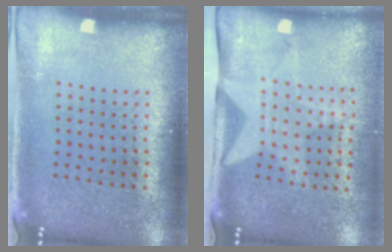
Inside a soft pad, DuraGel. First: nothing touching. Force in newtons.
{"total": 2.1, "press": 1.5, "slide": 1.5}